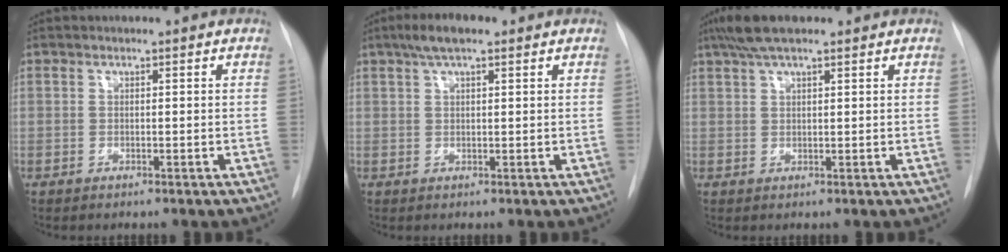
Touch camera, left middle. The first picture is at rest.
{"total": 4.7, "force": [3.0, 1.2, 3.5], "torque": [-0.068, 0.020, 0.050]}
{"total": 6.2, "force": [4.6, 1.3, 4.0], "torque": [-0.076, 0.027, 0.081]}